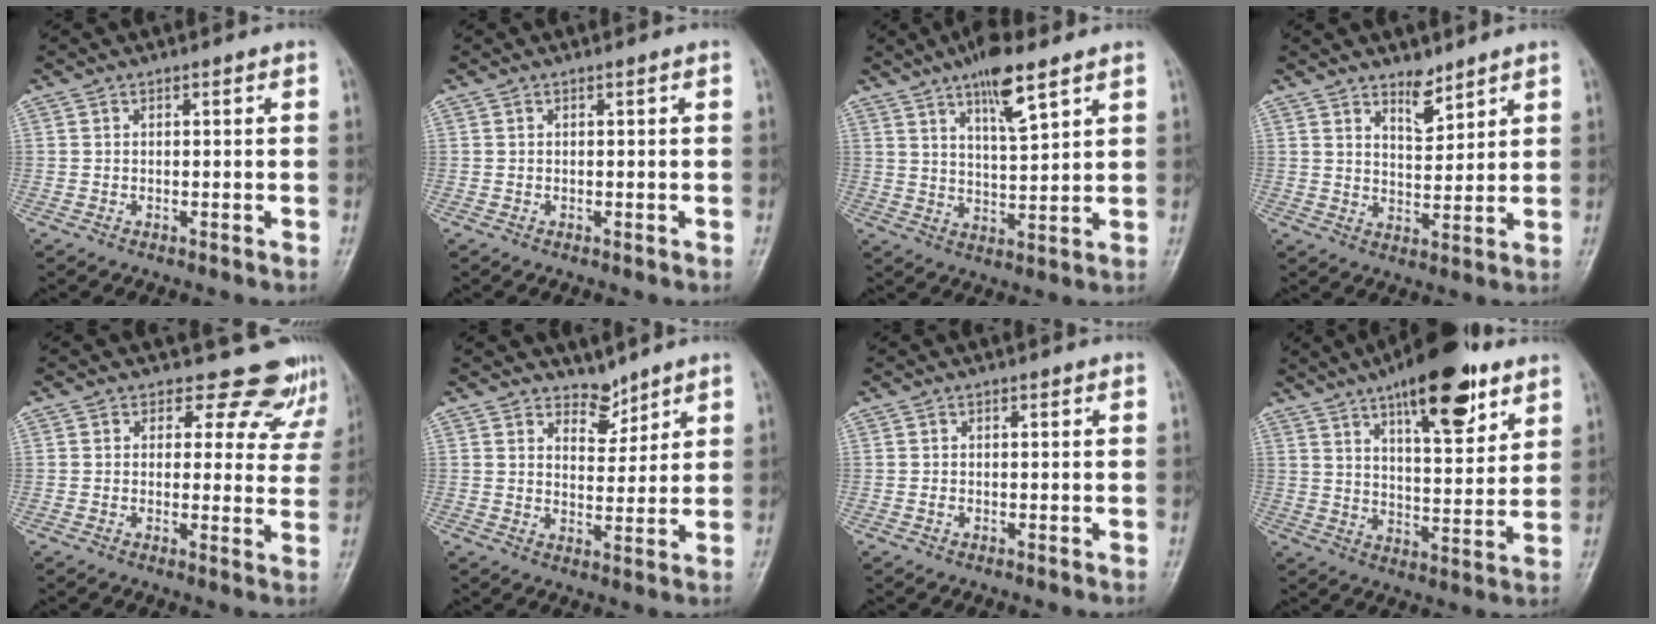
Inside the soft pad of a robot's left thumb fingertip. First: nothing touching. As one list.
[{"total": 0.0}, {"total": 9.7, "force": [6.0, 2.5, 7.2], "torque": [-0.110, -0.032, 0.103]}, {"total": 5.1, "force": [3.9, 2.2, 2.6], "torque": [-0.024, -0.033, 0.068]}, {"total": 10.7, "force": [9.4, 5.2, 0.6], "torque": [0.050, -0.056, 0.081]}, {"total": 4.2, "force": [3.6, 2.1, 0.6], "torque": [0.013, -0.031, 0.062]}, {"total": 0.6, "force": [-0.1, 0.5, 0.3], "torque": [-0.003, 0.000, -0.003]}, {"total": 17.8, "force": [10.5, 6.4, 12.9], "torque": [-0.156, -0.046, 0.162]}]